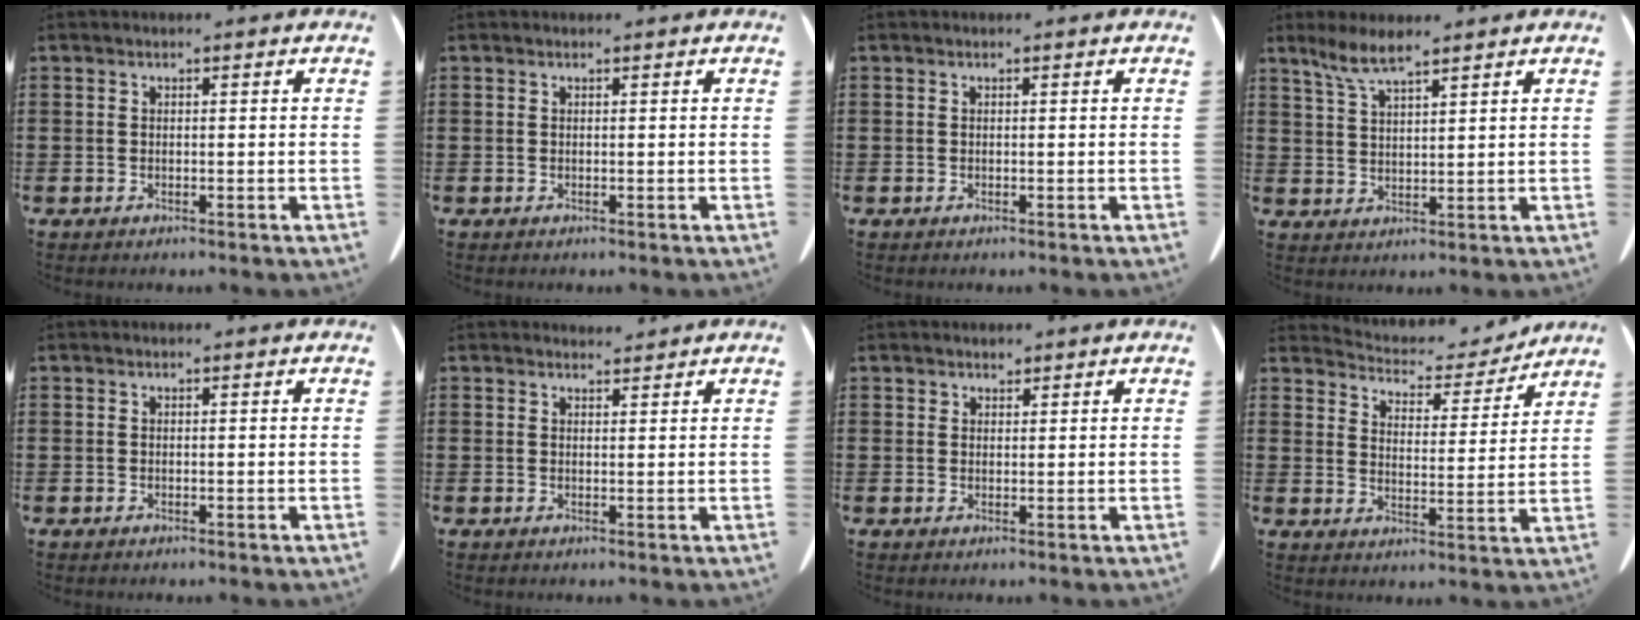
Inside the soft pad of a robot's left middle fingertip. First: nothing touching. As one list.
[{"total": 0.0}, {"total": 0.0}, {"total": 4.8, "force": [3.5, 0.7, 3.2], "torque": [-0.073, -0.003, 0.062]}, {"total": 0.0}, {"total": 1.4, "force": [1.4, 0.3, 0.2], "torque": [-0.009, 0.002, 0.027]}, {"total": 1.4, "force": [1.1, 0.8, 0.2], "torque": [0.000, -0.002, 0.021]}, {"total": 5.1, "force": [4.9, 1.0, 0.8], "torque": [-0.036, -0.035, 0.083]}]